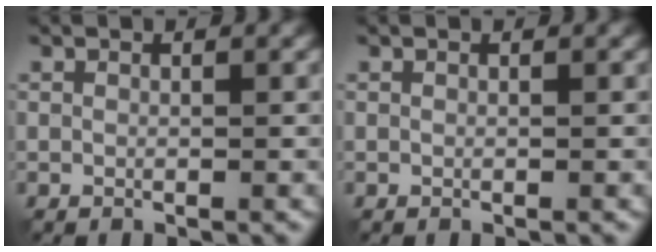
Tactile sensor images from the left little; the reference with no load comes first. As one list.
[{"total": 0.0}]